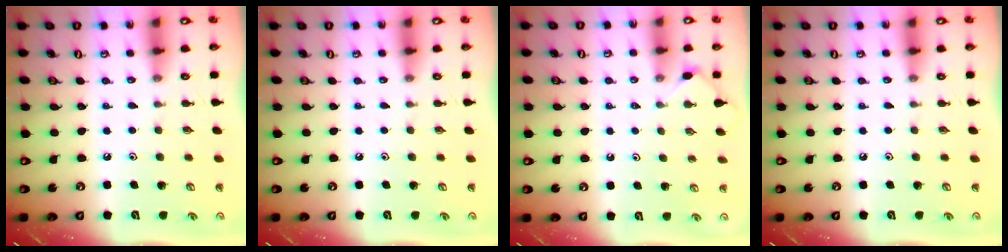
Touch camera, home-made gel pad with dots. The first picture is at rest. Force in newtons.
{"total": 0.0}
{"total": 2.6, "press": 2.6, "slide": 0.5}
{"total": 0.0}